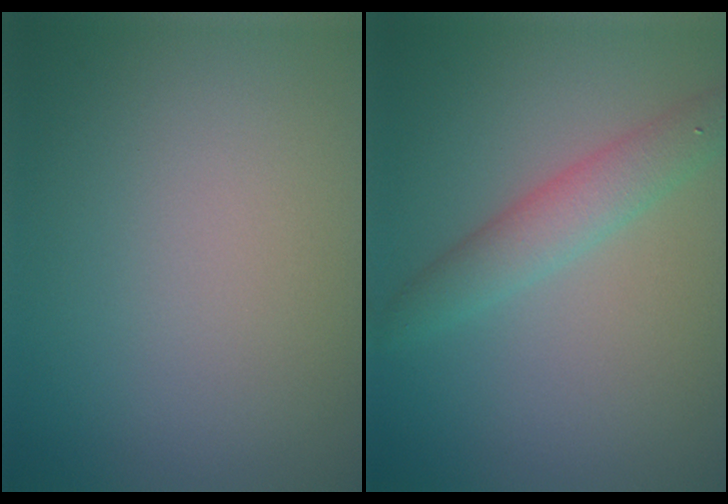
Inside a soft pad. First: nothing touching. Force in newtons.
{"total": 3.0, "press": 3.0, "slide": 0.1}